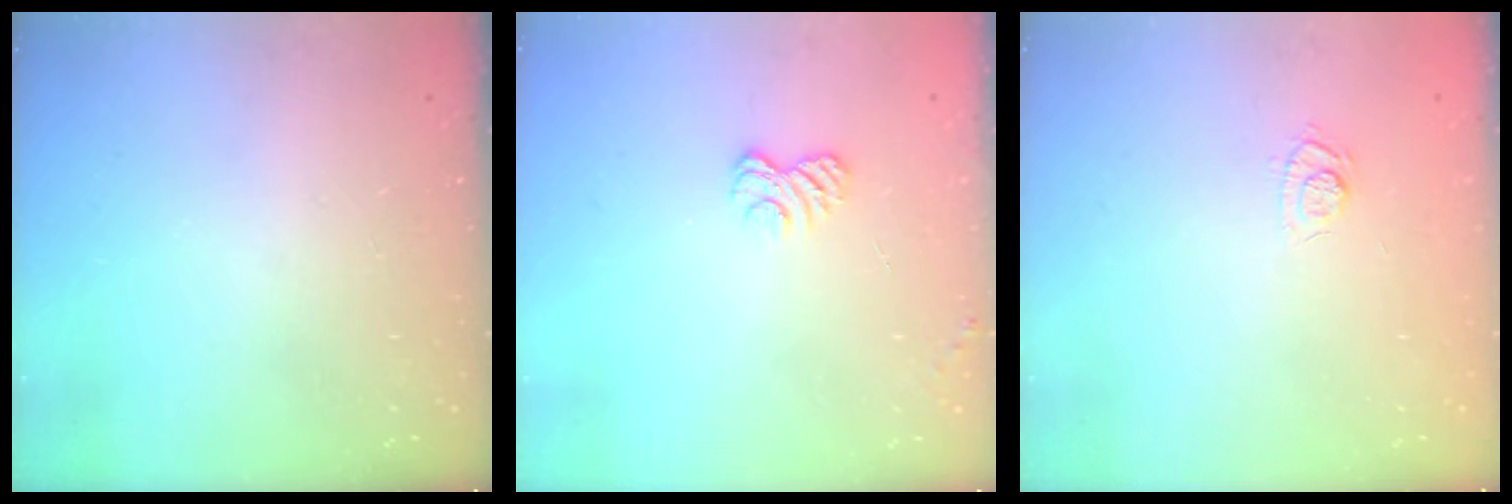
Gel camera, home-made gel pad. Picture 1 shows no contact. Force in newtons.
{"total": 2.8, "press": 2.5, "slide": 1.3}
{"total": 5.6, "press": 5.4, "slide": 1.5}